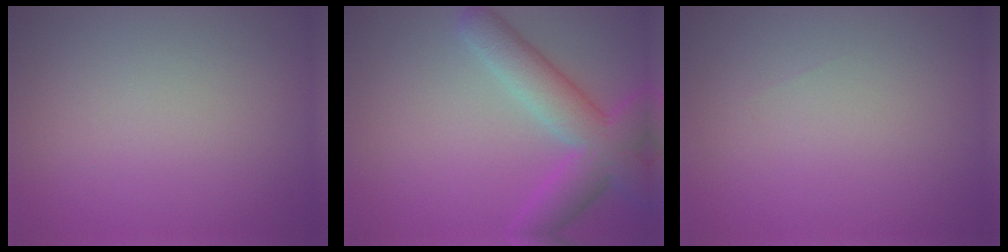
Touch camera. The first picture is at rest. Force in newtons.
{"total": 6.5, "press": 6.5, "slide": 0.5}
{"total": 0.0}